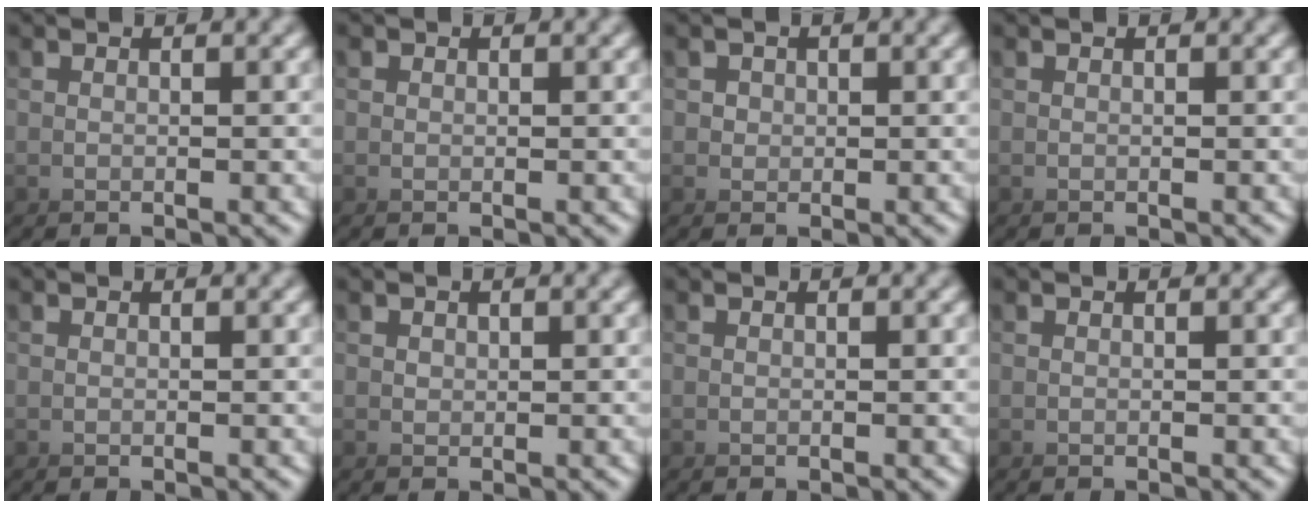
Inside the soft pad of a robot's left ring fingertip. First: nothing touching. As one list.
[{"total": 0.9, "force": [0.1, 0.7, -0.5], "torque": [0.004, -0.005, 0.003]}, {"total": 1.6, "force": [0.4, 0.9, -1.3], "torque": [0.003, -0.013, 0.012]}, {"total": 0.0}, {"total": 0.0}, {"total": 1.2, "force": [0.5, 0.5, -0.9], "torque": [0.011, -0.004, 0.011]}, {"total": 0.0}, {"total": 0.0}]